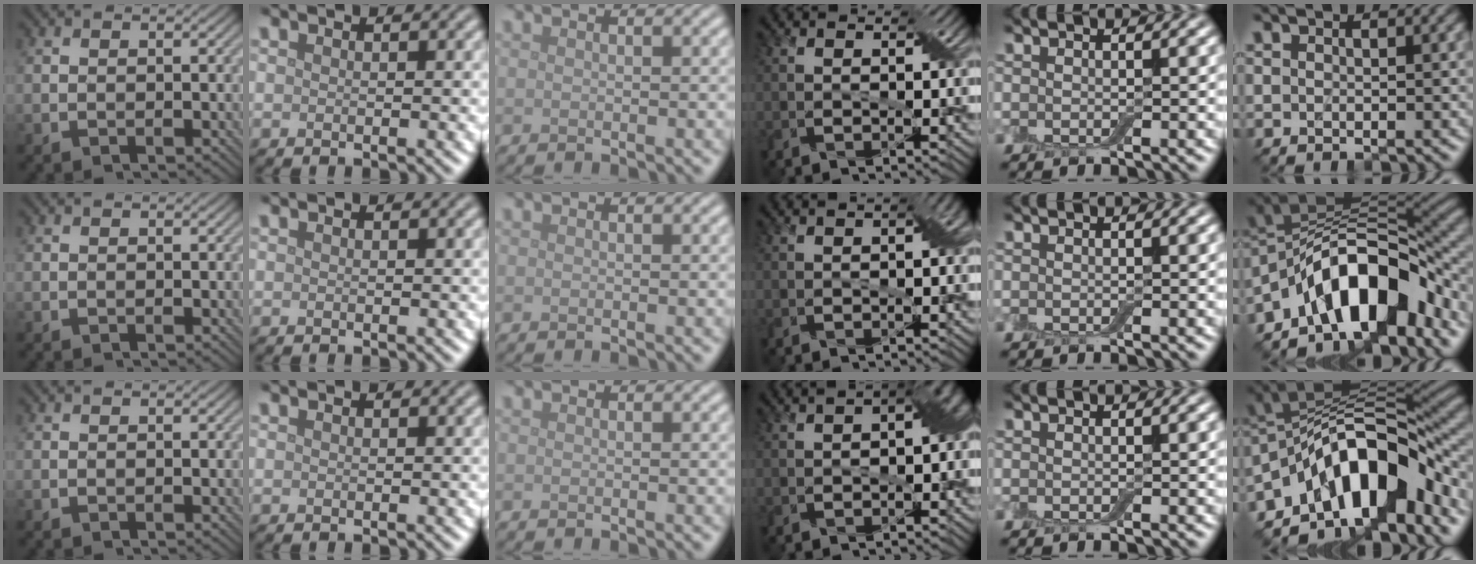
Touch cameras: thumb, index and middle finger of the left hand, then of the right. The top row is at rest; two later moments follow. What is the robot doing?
{"motion": "pour", "object": "bottle"}